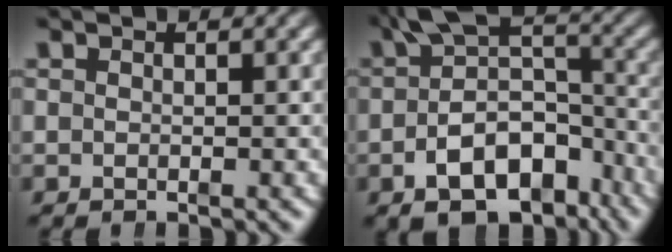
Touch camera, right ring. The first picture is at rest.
{"total": 9.1, "force": [-3.9, 5.8, 5.9], "torque": [-0.094, -0.023, -0.057]}